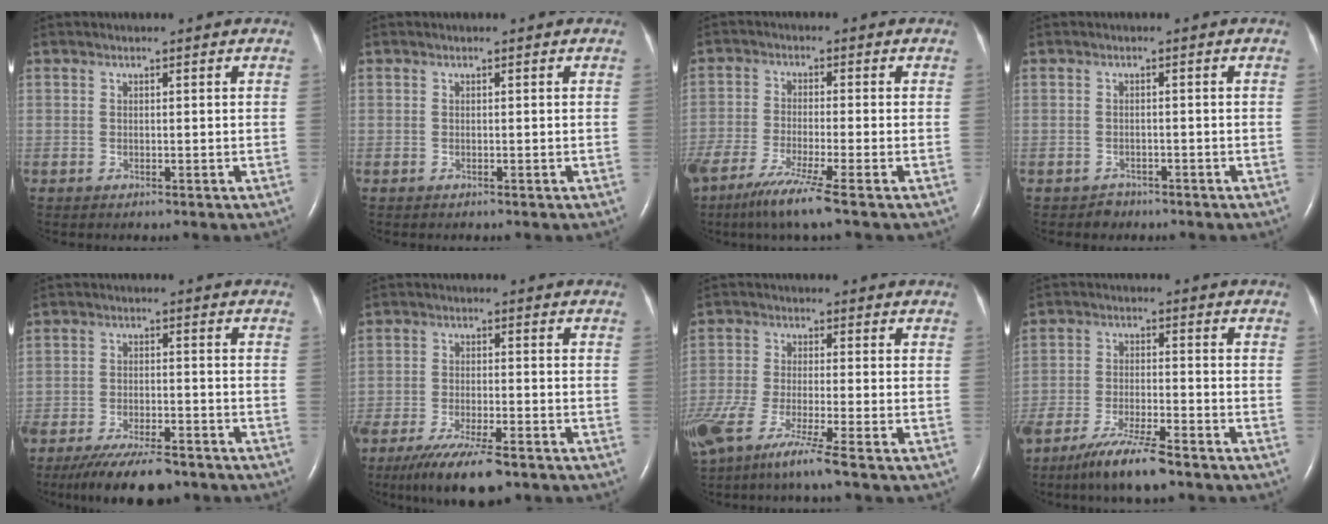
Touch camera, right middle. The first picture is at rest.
{"total": 0.0}
{"total": 8.0, "force": [-5.5, -0.6, 5.8], "torque": [-0.107, -0.025, -0.099]}
{"total": 1.5, "force": [-1.1, 1.0, -0.3], "torque": [-0.002, 0.004, -0.020]}
{"total": 11.3, "force": [-9.1, 2.9, 6.0], "torque": [-0.096, -0.018, -0.144]}
{"total": 10.9, "force": [-7.8, 2.3, 7.2], "torque": [-0.123, -0.022, -0.127]}
{"total": 11.0, "force": [-7.5, -0.1, 8.0], "torque": [-0.152, -0.034, -0.136]}
{"total": 8.6, "force": [-6.6, 1.0, 5.5], "torque": [-0.106, -0.019, -0.118]}